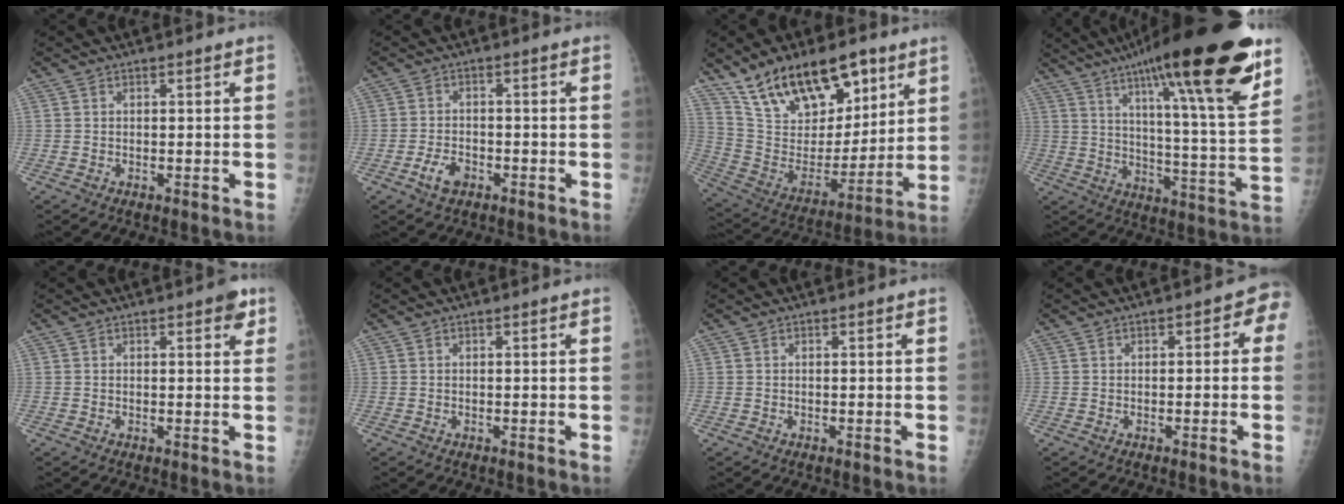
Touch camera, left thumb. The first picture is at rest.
{"total": 4.0, "force": [-2.1, 2.4, 2.4], "torque": [-0.041, 0.013, -0.038]}
{"total": 22.3, "force": [14.3, 10.7, 13.4], "torque": [-0.191, -0.052, 0.263]}
{"total": 28.5, "force": [17.7, 4.3, 21.9], "torque": [-0.322, -0.054, 0.268]}
{"total": 2.9, "force": [1.6, 1.1, 2.2], "torque": [-0.015, -0.003, 0.014]}
{"total": 0.0}
{"total": 0.0}
{"total": 3.7, "force": [0.0, 2.3, 2.9], "torque": [-0.011, 0.017, -0.010]}